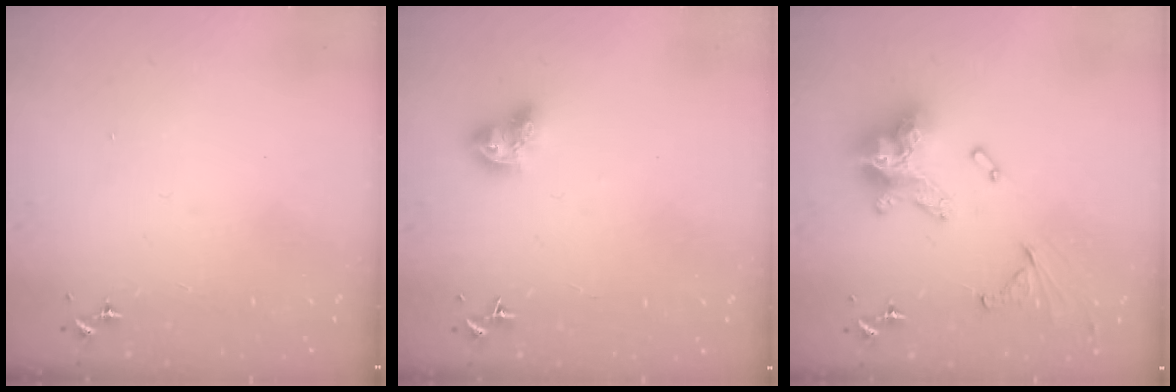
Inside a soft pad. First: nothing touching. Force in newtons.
{"total": 9.0, "press": 9.0, "slide": 0.8}
{"total": 18.7, "press": 18.6, "slide": 1.9}